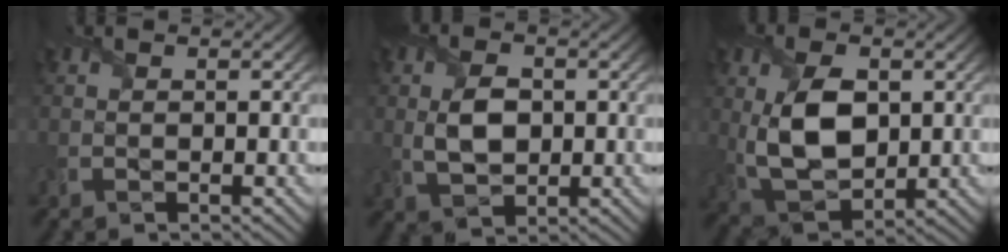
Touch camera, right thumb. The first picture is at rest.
{"total": 5.2, "force": [0.1, 3.4, 3.9], "torque": [-0.085, -0.003, 0.004]}
{"total": 9.9, "force": [0.9, 5.9, 7.8], "torque": [-0.179, -0.005, 0.020]}